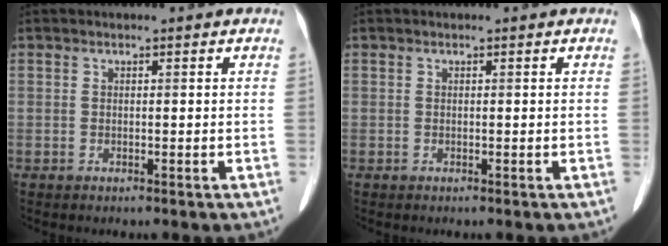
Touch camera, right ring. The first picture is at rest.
{"total": 0.0}